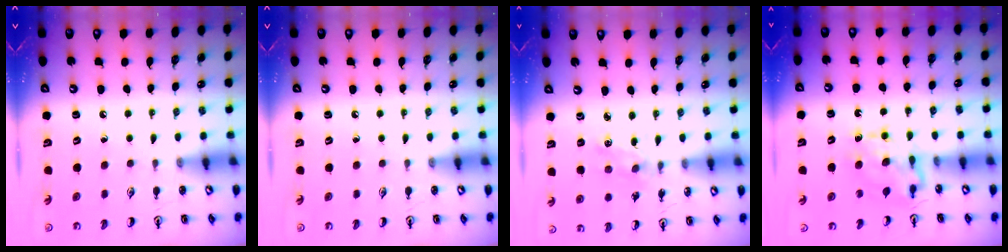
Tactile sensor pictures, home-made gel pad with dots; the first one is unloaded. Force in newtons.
{"total": 0.0}
{"total": 1.0, "press": 1.0, "slide": 0.2}
{"total": 7.0, "press": 7.0, "slide": 0.6}